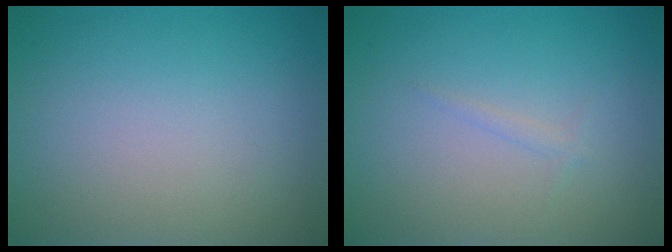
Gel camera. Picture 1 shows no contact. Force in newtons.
{"total": 0.6, "press": 0.6, "slide": 0.0}